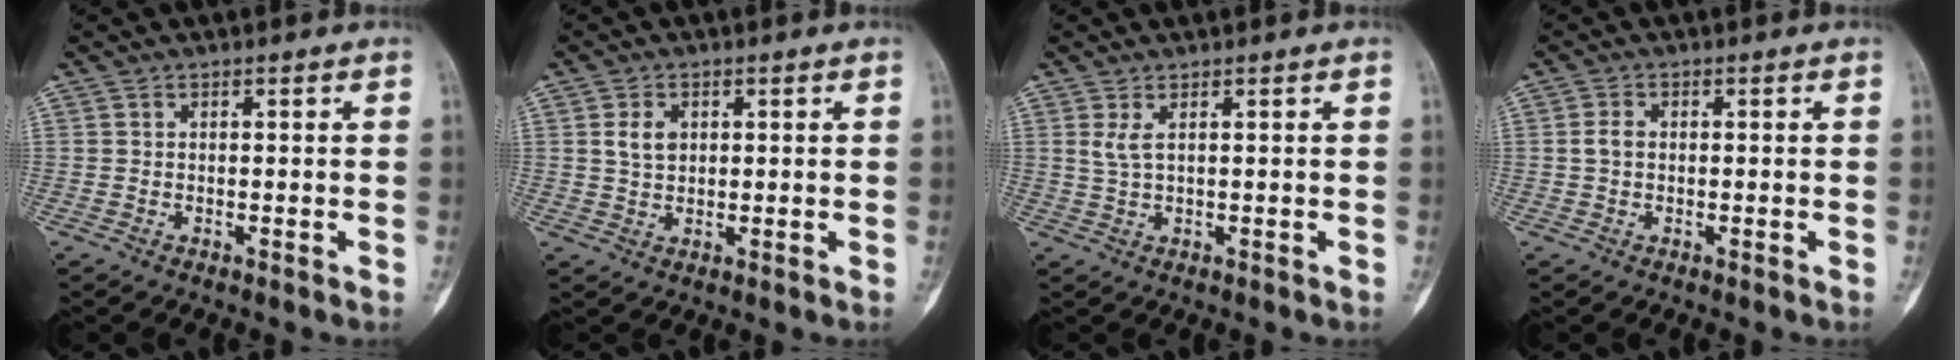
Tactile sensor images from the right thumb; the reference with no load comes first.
{"total": 3.7, "force": [1.0, 2.7, 2.4], "torque": [-0.033, -0.002, 0.020]}
{"total": 2.1, "force": [0.9, 0.5, 1.9], "torque": [-0.051, 0.002, 0.026]}
{"total": 2.0, "force": [0.0, 1.4, 1.4], "torque": [-0.030, 0.005, -0.002]}